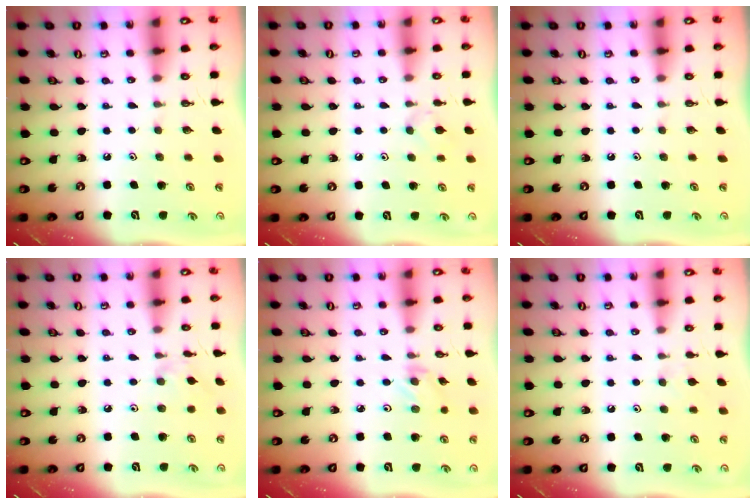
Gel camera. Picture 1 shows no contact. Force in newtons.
{"total": 4.1, "press": 4.0, "slide": 0.8}
{"total": 0.0}
{"total": 1.6, "press": 1.6, "slide": 0.3}
{"total": 0.9, "press": 0.9, "slide": 0.2}
{"total": 3.7, "press": 3.7, "slide": 0.7}